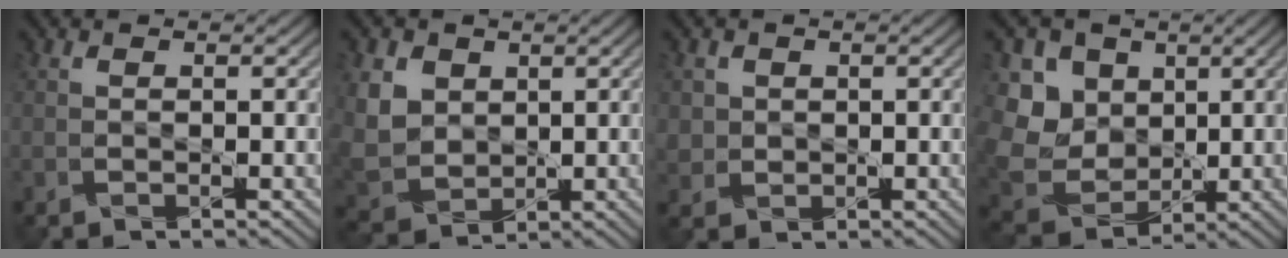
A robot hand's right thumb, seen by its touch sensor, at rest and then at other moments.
{"total": 6.4, "force": [2.0, 5.3, 3.0], "torque": [-0.104, -0.006, 0.049]}
{"total": 2.2, "force": [0.4, 2.1, 0.5], "torque": [-0.015, -0.007, 0.011]}
{"total": 8.9, "force": [2.6, 7.8, 3.6], "torque": [-0.128, 0.002, 0.047]}